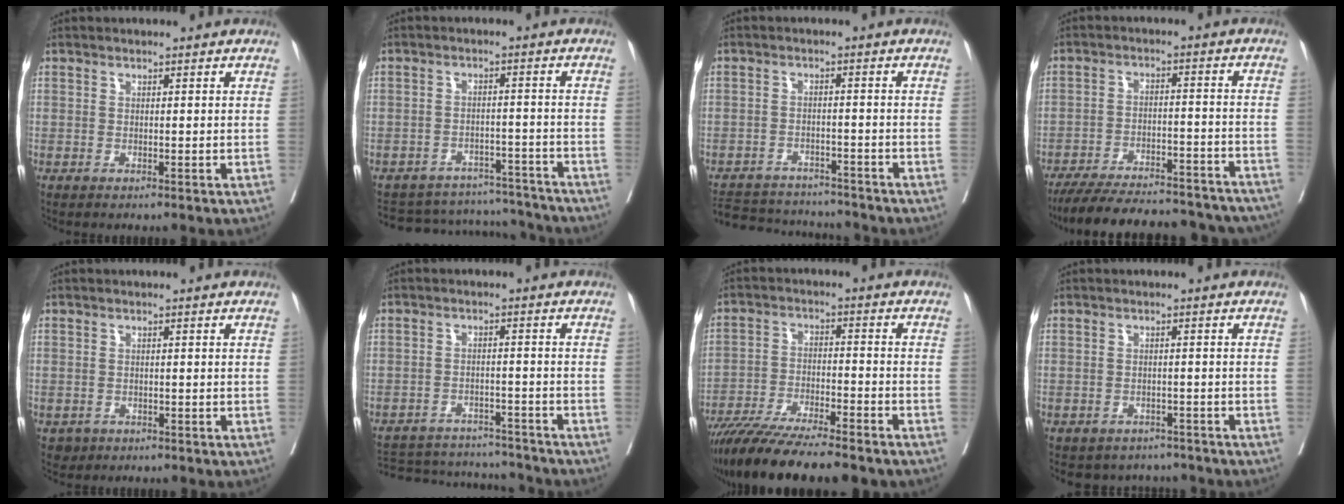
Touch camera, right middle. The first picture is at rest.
{"total": 13.0, "force": [-12.5, 3.5, 0.9], "torque": [-0.014, 0.027, -0.159]}
{"total": 12.1, "force": [-11.6, 2.5, 2.6], "torque": [-0.052, 0.008, -0.163]}
{"total": 25.6, "force": [-23.0, 5.4, 9.8], "torque": [-0.138, -0.015, -0.308]}
{"total": 1.3, "force": [-0.6, 1.1, 0.1], "torque": [-0.001, 0.003, -0.007]}
{"total": 14.7, "force": [-14.0, 3.3, 3.0], "torque": [-0.062, 0.009, -0.189]}
{"total": 15.4, "force": [-13.0, 1.3, 8.1], "torque": [-0.140, -0.031, -0.211]}
{"total": 5.1, "force": [-4.5, 2.3, -0.1], "torque": [0.014, 0.013, -0.054]}